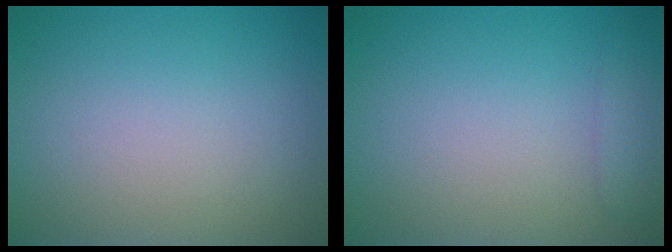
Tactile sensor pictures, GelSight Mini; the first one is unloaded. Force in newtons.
{"total": 1.5, "press": 1.5, "slide": 0.1}